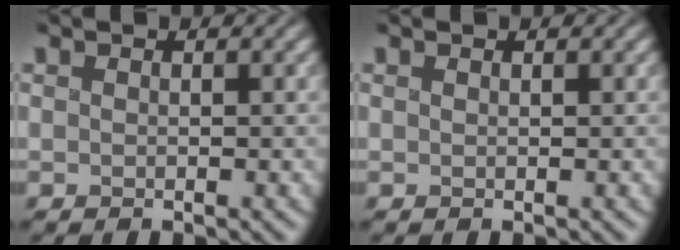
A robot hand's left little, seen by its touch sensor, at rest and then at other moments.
{"total": 0.0}